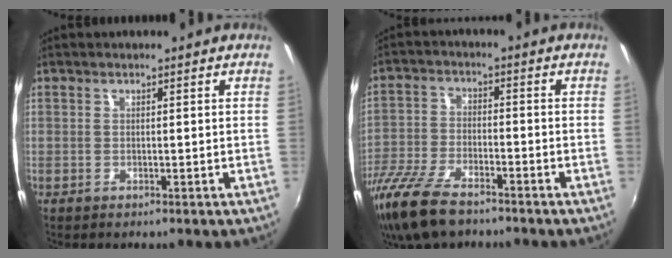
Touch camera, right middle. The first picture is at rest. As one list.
[{"total": 14.6, "force": [-10.9, 5.0, 8.3], "torque": [-0.197, -0.034, -0.212]}]